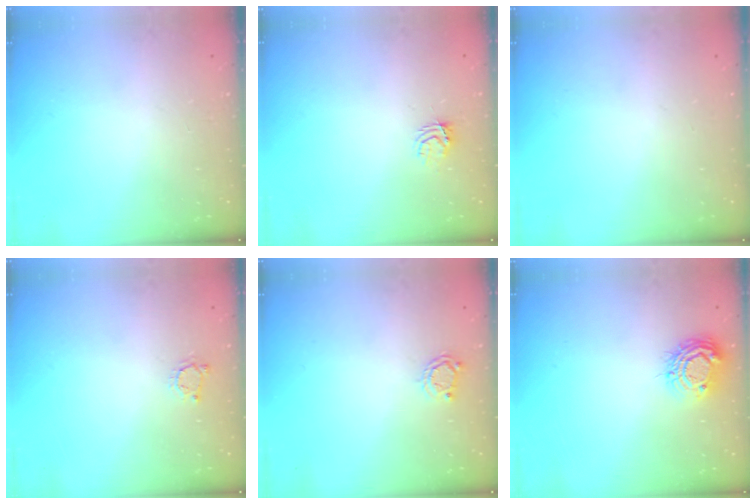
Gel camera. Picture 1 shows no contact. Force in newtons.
{"total": 4.0, "press": 3.9, "slide": 0.4}
{"total": 0.0}
{"total": 3.3, "press": 3.2, "slide": 0.5}
{"total": 4.2, "press": 4.2, "slide": 0.6}
{"total": 9.3, "press": 9.3, "slide": 0.7}